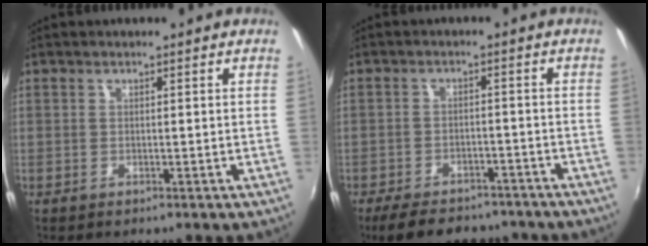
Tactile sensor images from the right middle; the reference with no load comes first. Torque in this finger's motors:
{"motor_torque": [1.05, -1.09, 0.16, 0.04]}